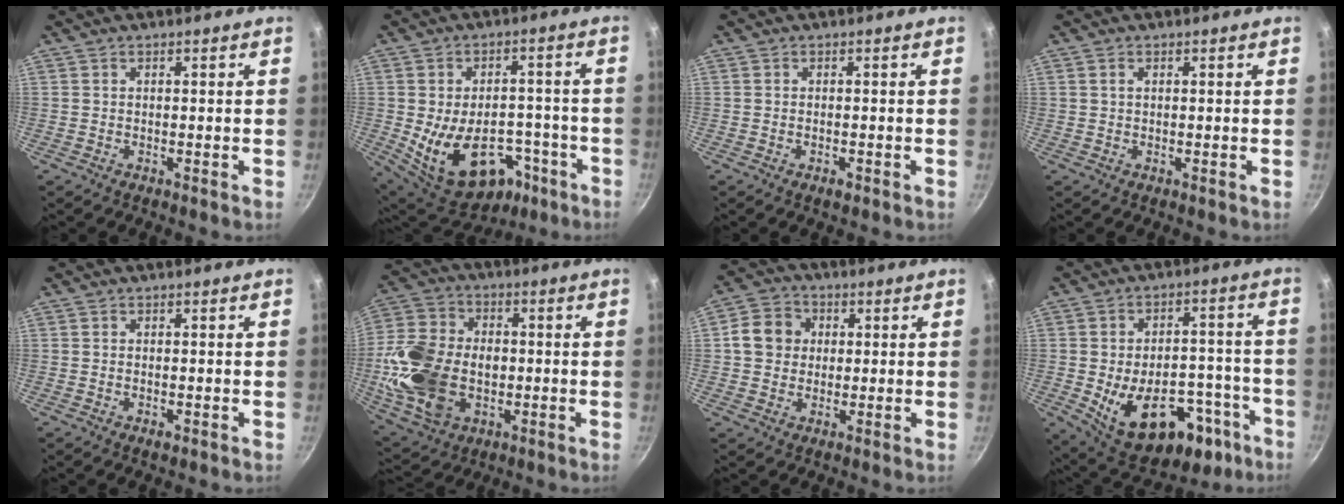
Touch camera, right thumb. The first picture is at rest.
{"total": 19.7, "force": [-6.6, 12.8, 13.4], "torque": [-0.179, 0.025, -0.072]}
{"total": 1.4, "force": [-0.7, 0.6, 1.0], "torque": [-0.022, 0.001, -0.012]}
{"total": 0.9, "force": [0.3, 0.6, 0.6], "torque": [-0.011, 0.003, 0.005]}
{"total": 1.2, "force": [-0.5, 0.6, 0.9], "torque": [-0.018, 0.000, -0.007]}
{"total": 19.3, "force": [-2.3, 13.7, 13.5], "torque": [-0.257, 0.019, -0.036]}
{"total": 8.0, "force": [1.2, 7.0, 3.6], "torque": [-0.035, 0.013, 0.007]}
{"total": 23.4, "force": [-10.0, 13.9, 16.0], "torque": [-0.186, 0.039, -0.118]}